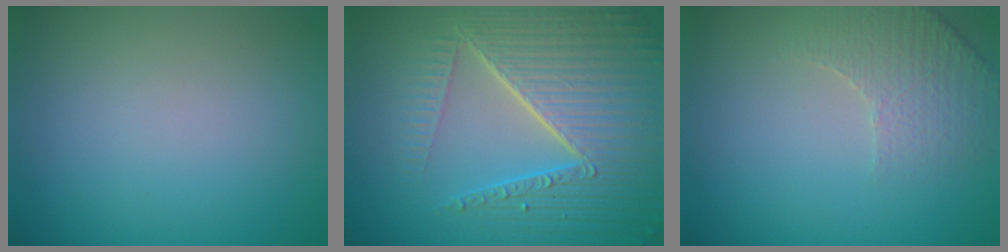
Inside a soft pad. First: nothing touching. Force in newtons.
{"total": 9.3, "press": 6.1, "slide": 6.9}
{"total": 3.3, "press": 3.2, "slide": 0.9}